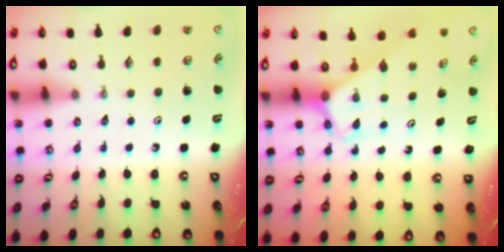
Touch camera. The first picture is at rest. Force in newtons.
{"total": 3.0, "press": 3.0, "slide": 0.2}